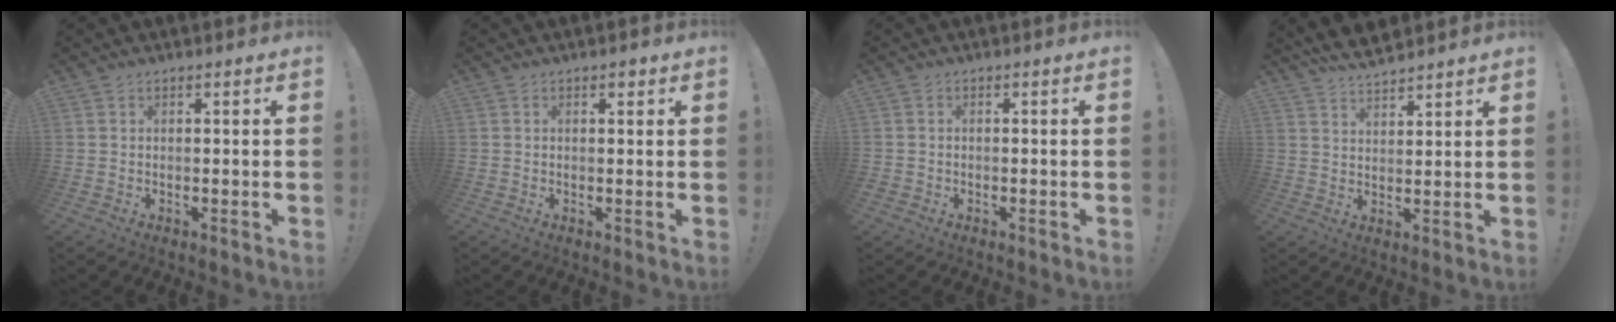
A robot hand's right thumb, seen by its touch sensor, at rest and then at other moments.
{"total": 1.1, "force": [0.8, 0.6, 0.5], "torque": [0.006, -0.005, 0.011]}
{"total": 0.9, "force": [-0.5, 0.8, 0.1], "torque": [0.001, 0.003, -0.009]}
{"total": 6.2, "force": [5.7, 1.5, 1.9], "torque": [-0.044, -0.032, 0.108]}